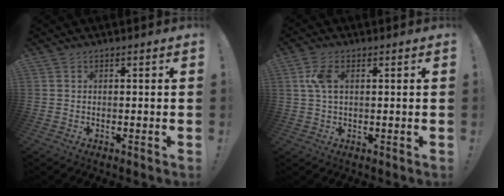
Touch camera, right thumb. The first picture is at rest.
{"total": 5.8, "force": [1.5, 3.0, 4.7], "torque": [-0.099, 0.006, 0.027]}